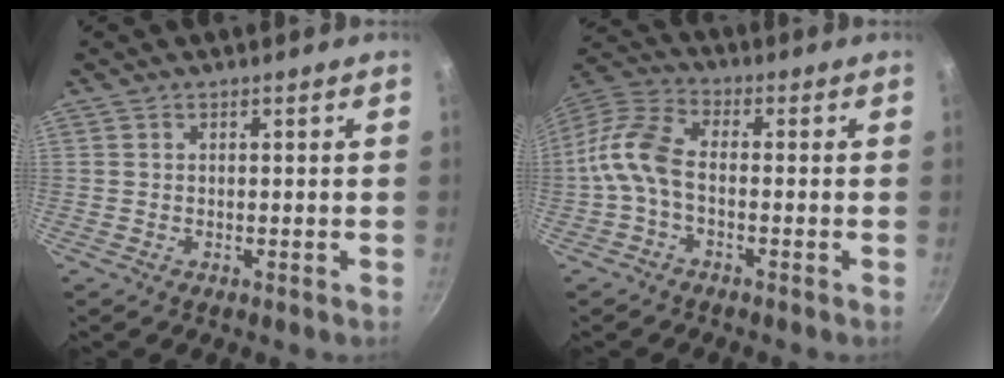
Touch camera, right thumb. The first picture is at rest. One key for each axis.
{"total": 9.0, "fx": -2.0, "fy": 5.0, "fz": 7.2, "tx": -0.152, "ty": 0.037, "tz": -0.058}